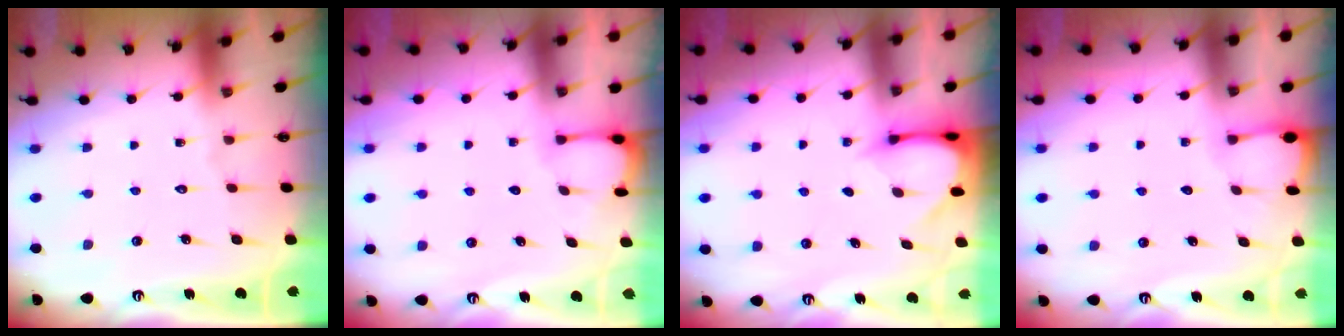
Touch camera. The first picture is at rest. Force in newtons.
{"total": 1.7, "press": 1.7, "slide": 0.1}
{"total": 3.0, "press": 2.9, "slide": 0.4}
{"total": 2.0, "press": 2.0, "slide": 0.2}